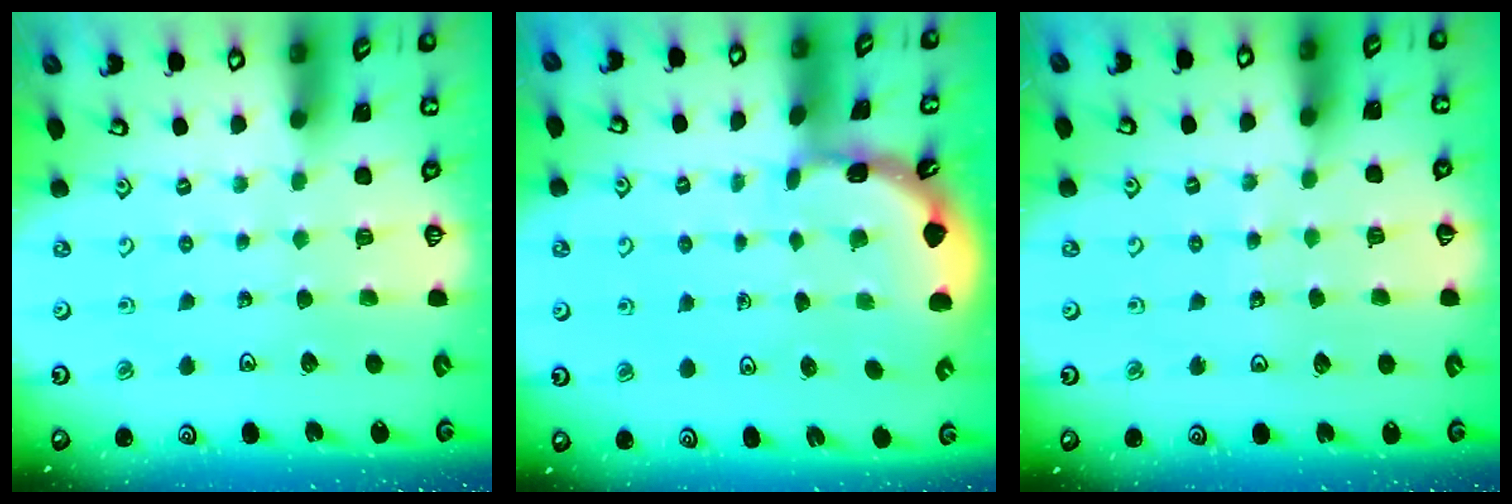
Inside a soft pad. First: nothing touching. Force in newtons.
{"total": 1.8, "press": 1.8, "slide": 0.1}
{"total": 4.9, "press": 4.8, "slide": 0.7}